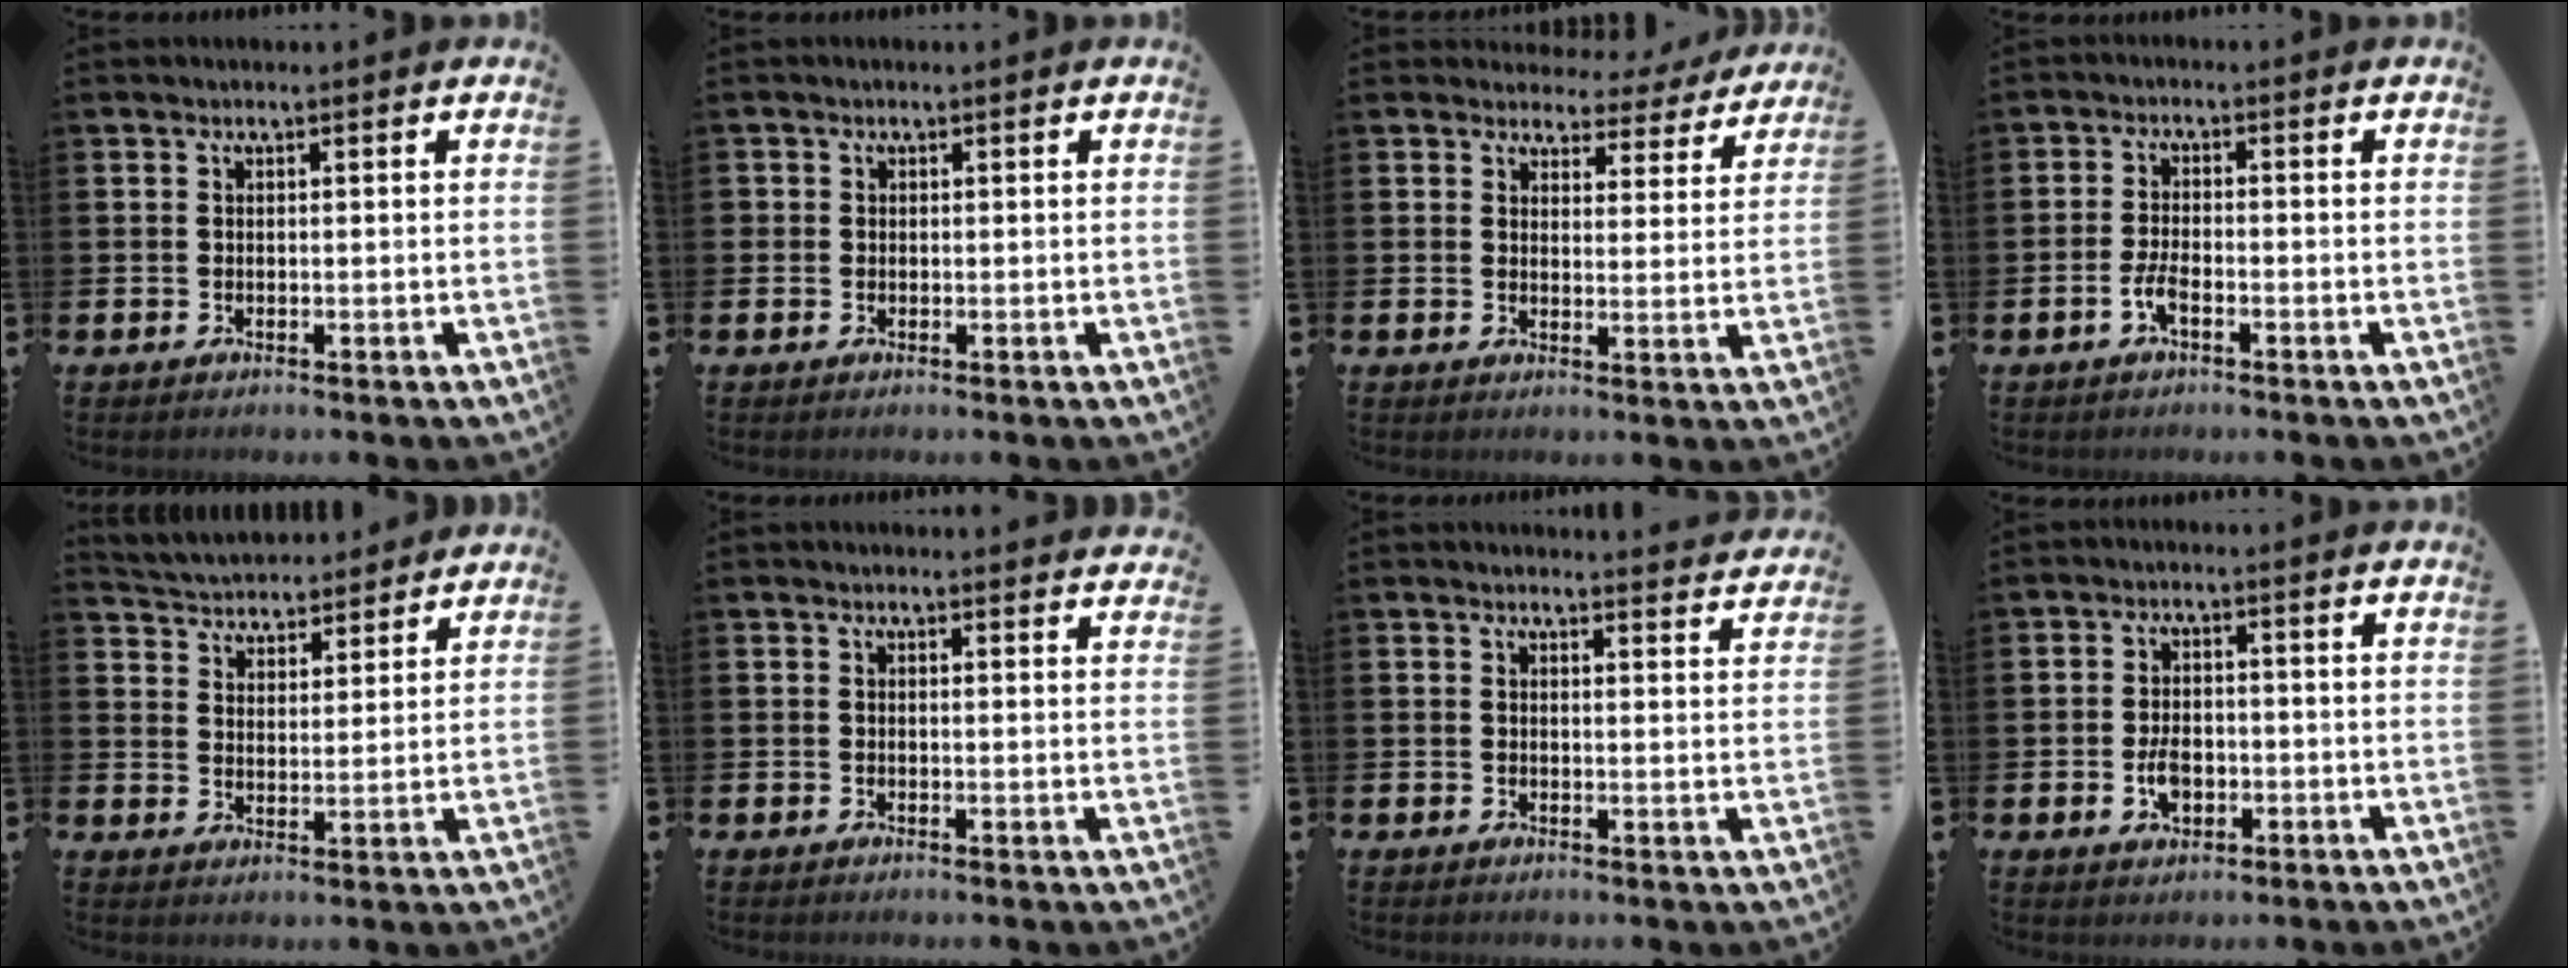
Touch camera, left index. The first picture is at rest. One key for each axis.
{"total": 0.7, "fx": 0.0, "fy": 0.7, "fz": 0.1, "tx": 0.003, "ty": 0.003, "tz": -0.001}
{"total": 3.6, "fx": 3.2, "fy": 1.7, "fz": 0.2, "tx": -0.008, "ty": -0.026, "tz": 0.050}
{"total": 2.8, "fx": -1.4, "fy": 0.9, "fz": 2.2, "tx": -0.054, "ty": 0.005, "tz": -0.026}
{"total": 4.5, "fx": 4.3, "fy": 1.2, "fz": -0.4, "tx": -0.020, "ty": -0.028, "tz": 0.076}
{"total": 1.5, "fx": 1.5, "fy": -0.1, "fz": -0.1, "tx": 0.001, "ty": -0.009, "tz": 0.028}
{"total": 2.8, "fx": 2.8, "fy": 0.0, "fz": -0.2, "tx": 0.006, "ty": -0.021, "tz": 0.048}
{"total": 3.7, "fx": -0.9, "fy": 2.4, "fz": 2.6, "tx": -0.040, "ty": 0.001, "tz": -0.018}